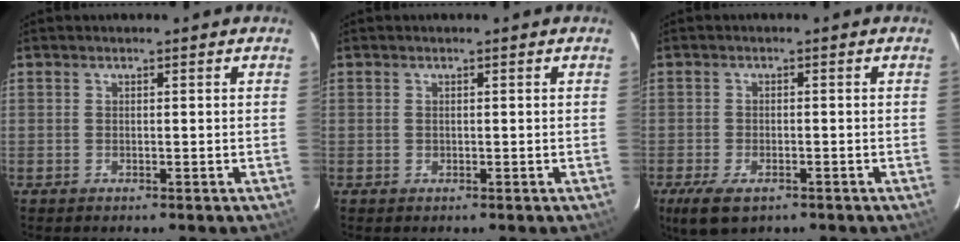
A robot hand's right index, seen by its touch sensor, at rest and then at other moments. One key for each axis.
{"total": 0.5, "fx": 0.0, "fy": 0.5, "fz": 0.2, "tx": -0.004, "ty": 0.001, "tz": 0.000}
{"total": 6.2, "fx": -3.8, "fy": 2.8, "fz": 4.0, "tx": -0.097, "ty": -0.022, "tz": -0.067}